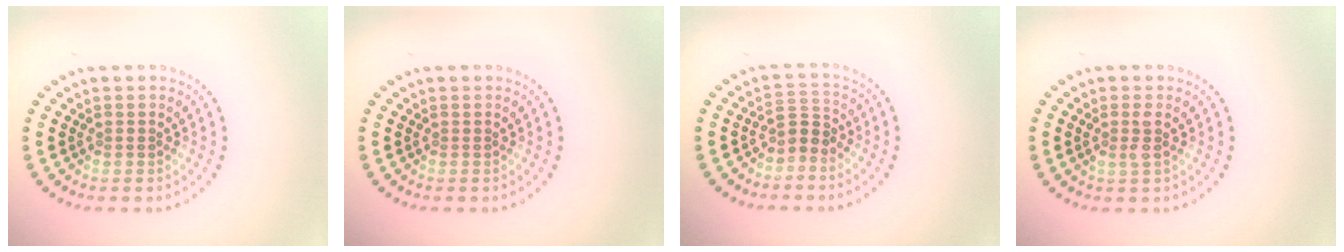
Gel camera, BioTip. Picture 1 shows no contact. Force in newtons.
{"total": 0.0}
{"total": 2.2, "press": 1.6, "slide": 1.6}
{"total": 1.5, "press": 1.3, "slide": 0.6}